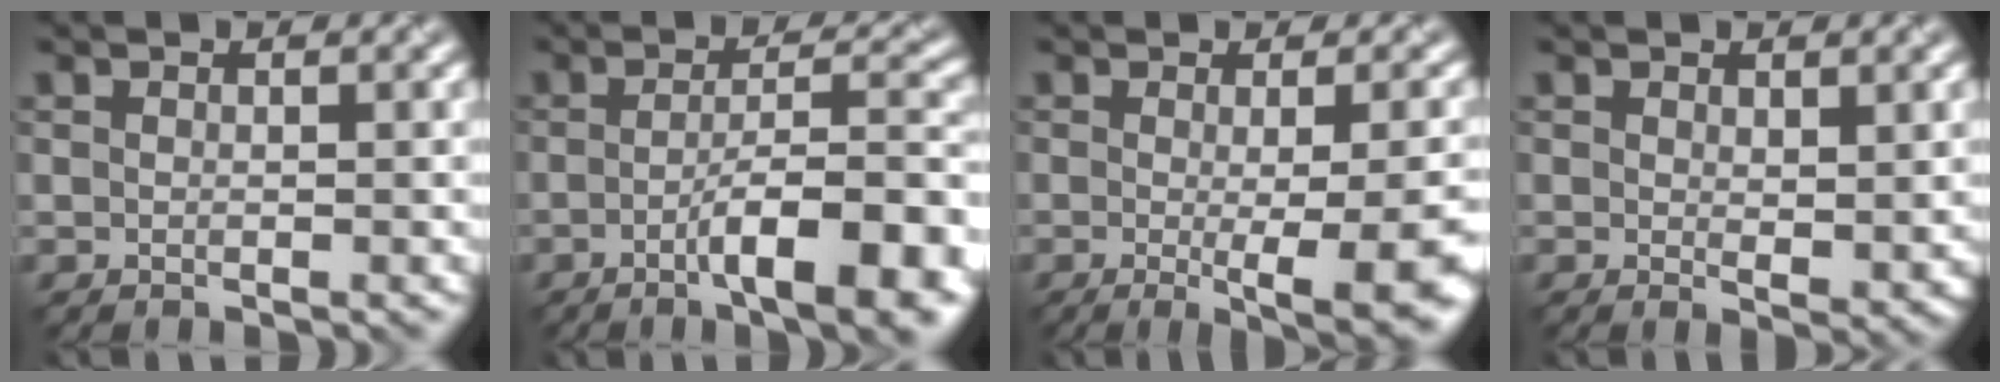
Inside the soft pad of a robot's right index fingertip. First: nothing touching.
{"total": 9.9, "force": [-3.6, 2.4, 8.9], "torque": [-0.112, 0.001, -0.056]}
{"total": 7.5, "force": [-1.7, 1.7, 7.1], "torque": [-0.081, -0.016, -0.017]}
{"total": 1.8, "force": [0.5, 0.6, 1.6], "torque": [-0.025, -0.011, 0.013]}